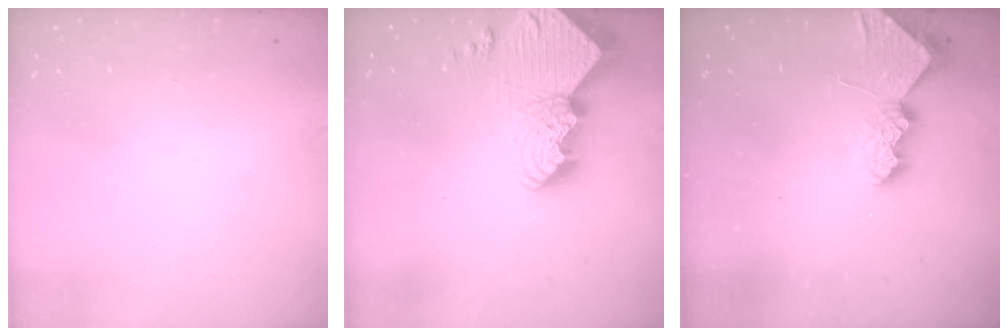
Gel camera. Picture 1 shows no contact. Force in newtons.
{"total": 14.8, "press": 14.7, "slide": 1.1}
{"total": 6.9, "press": 6.8, "slide": 0.6}